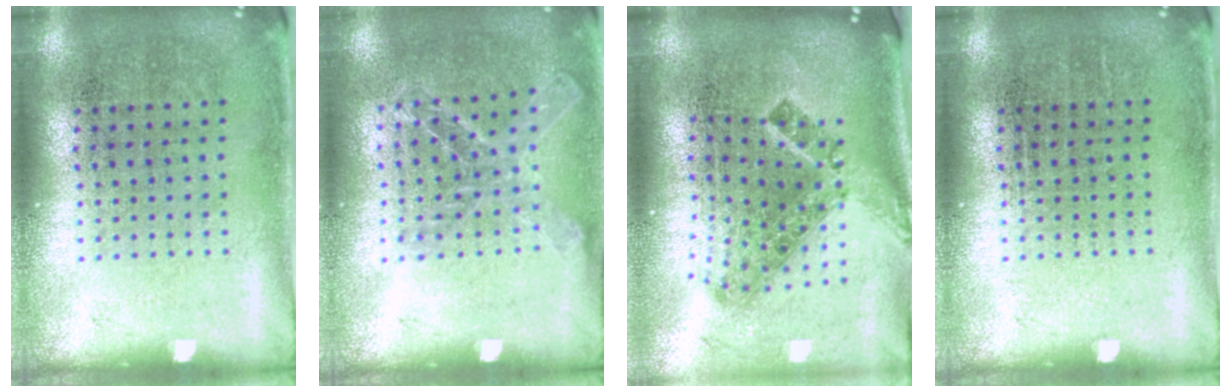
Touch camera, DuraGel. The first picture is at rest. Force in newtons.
{"total": 1.1, "press": 1.1, "slide": 0.1}
{"total": 1.7, "press": 1.3, "slide": 1.2}
{"total": 0.0}